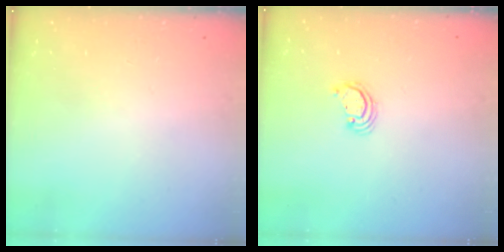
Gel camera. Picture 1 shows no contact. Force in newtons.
{"total": 2.2, "press": 2.2, "slide": 0.2}